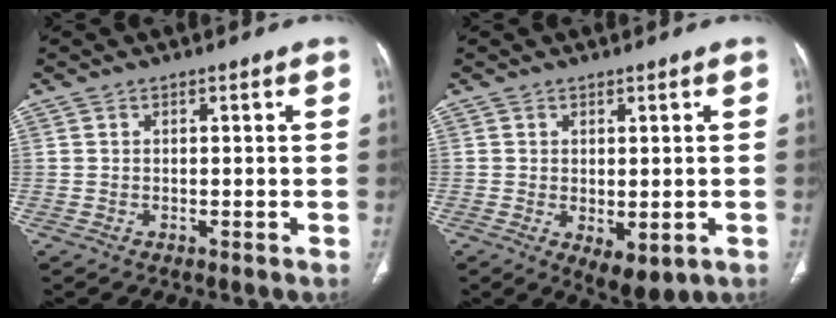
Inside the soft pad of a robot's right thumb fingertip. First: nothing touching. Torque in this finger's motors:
{"motor_torque": [-0.59, 0.44, -0.23, 0.09, 0.01]}